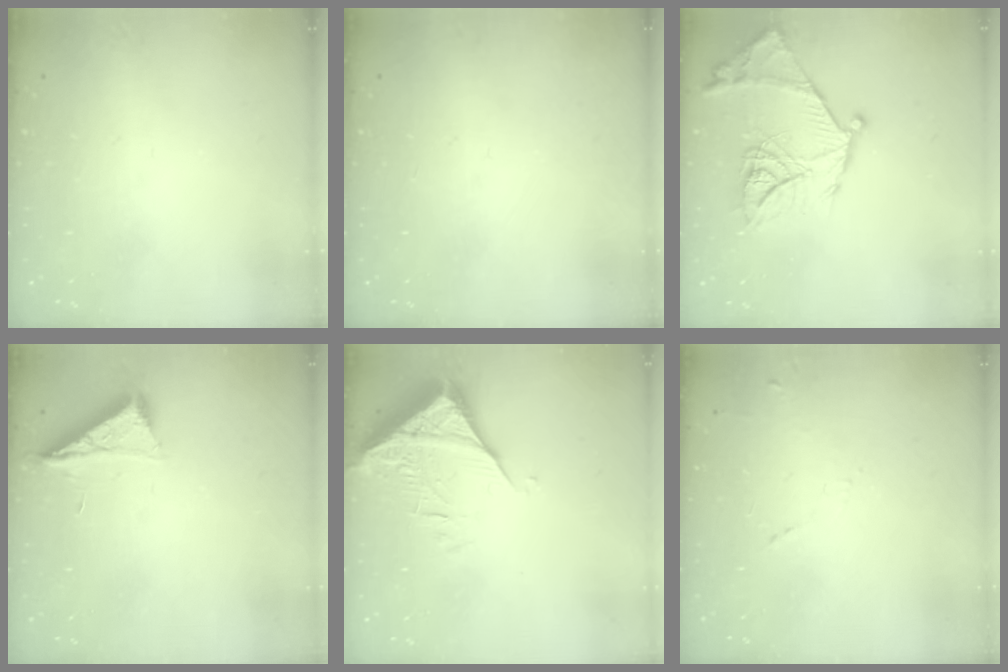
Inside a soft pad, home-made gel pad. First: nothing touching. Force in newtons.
{"total": 0.0}
{"total": 18.9, "press": 18.8, "slide": 1.8}
{"total": 6.5, "press": 6.4, "slide": 0.9}
{"total": 6.6, "press": 6.6, "slide": 0.8}
{"total": 5.4, "press": 5.3, "slide": 0.9}